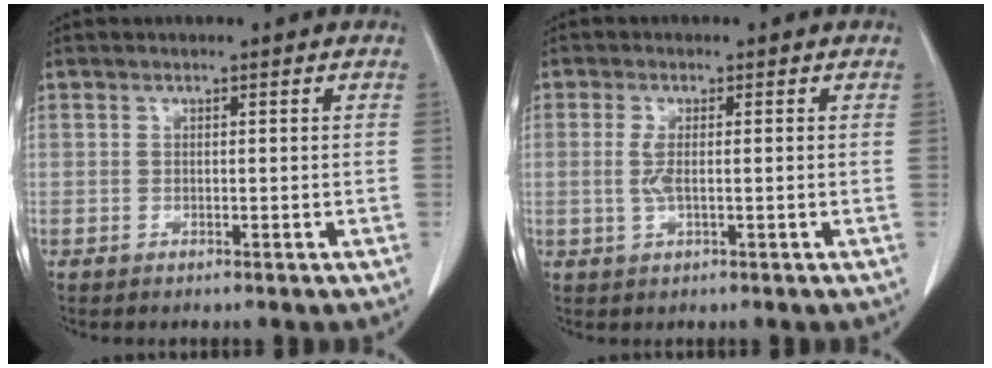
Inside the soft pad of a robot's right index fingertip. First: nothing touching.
{"total": 2.5, "force": [0.0, 0.7, 2.4], "torque": [-0.057, -0.001, 0.001]}